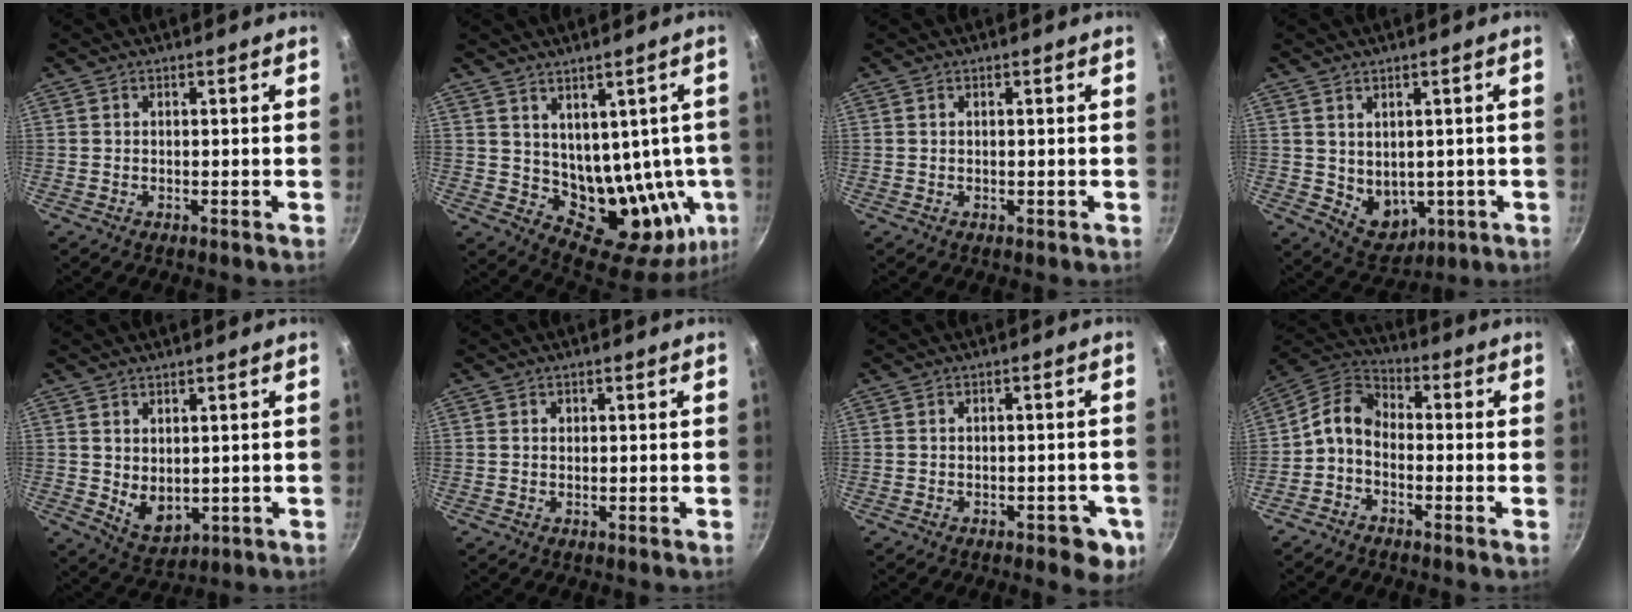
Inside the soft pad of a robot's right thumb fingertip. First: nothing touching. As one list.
[{"total": 16.6, "force": [2.7, 11.2, 12.0], "torque": [-0.114, -0.024, 0.072]}, {"total": 0.0}, {"total": 7.1, "force": [0.1, 5.4, 4.6], "torque": [-0.049, -0.011, 0.028]}, {"total": 5.9, "force": [1.0, 4.0, 4.3], "torque": [-0.056, -0.021, 0.034]}, {"total": 0.6, "force": [0.2, 0.5, 0.2], "torque": [-0.001, 0.004, 0.003]}, {"total": 5.8, "force": [-2.4, 2.8, 4.5], "torque": [-0.033, 0.018, -0.020]}, {"total": 7.7, "force": [-2.0, 5.2, 5.3], "torque": [-0.105, 0.045, -0.058]}]